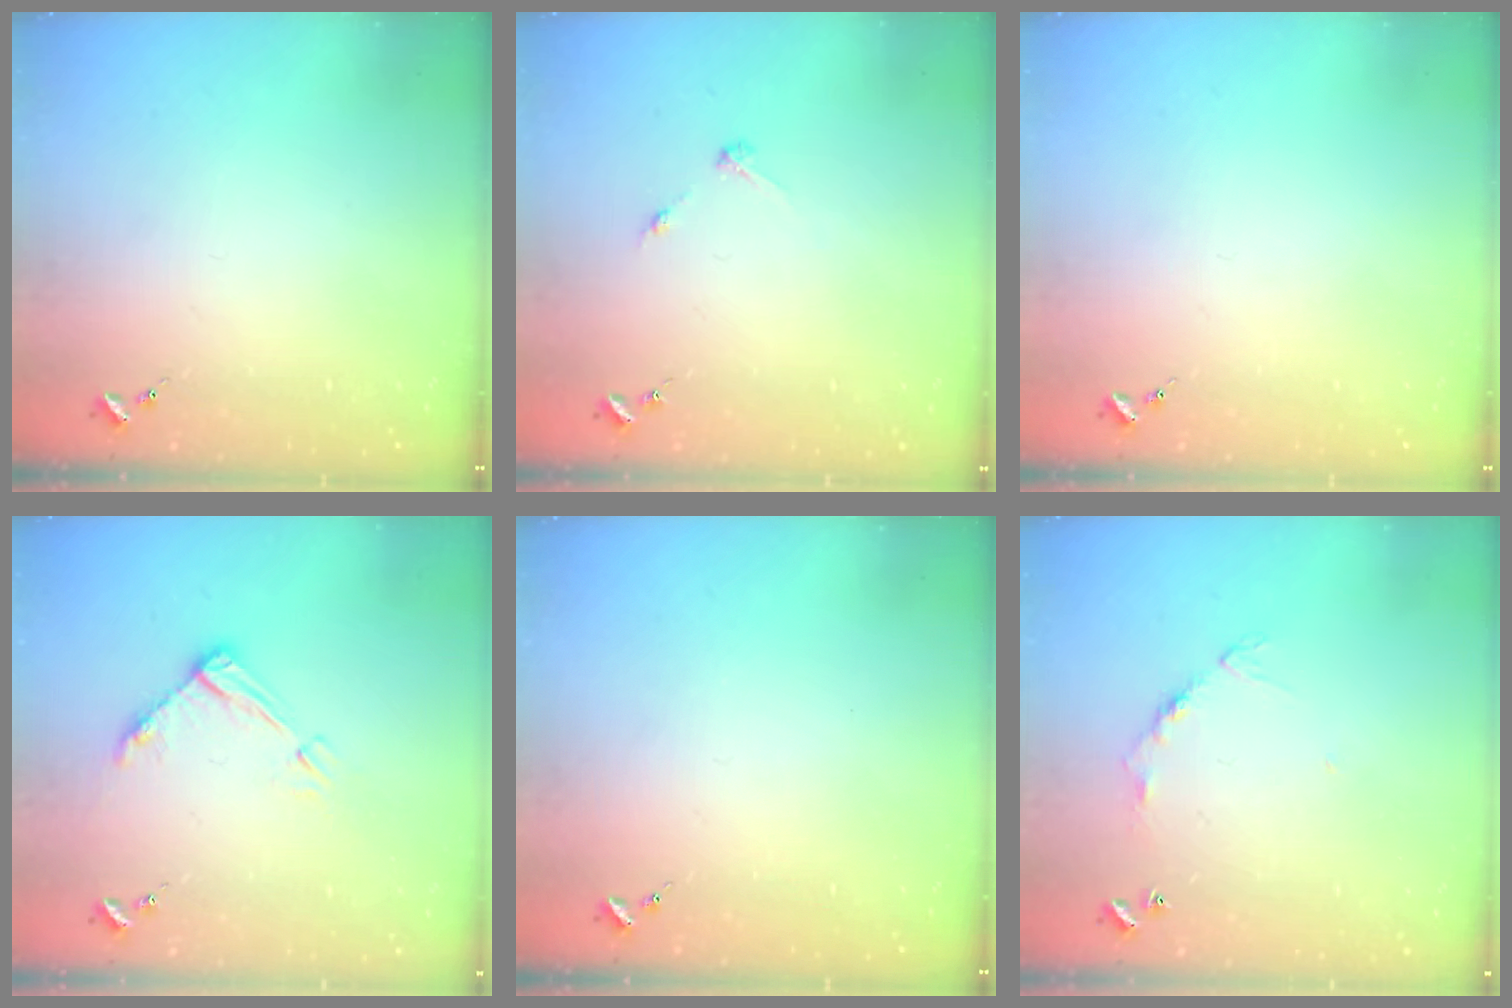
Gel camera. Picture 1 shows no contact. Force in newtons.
{"total": 2.7, "press": 2.7, "slide": 0.3}
{"total": 0.0}
{"total": 9.1, "press": 9.1, "slide": 0.8}
{"total": 0.0}
{"total": 6.1, "press": 6.1, "slide": 0.5}